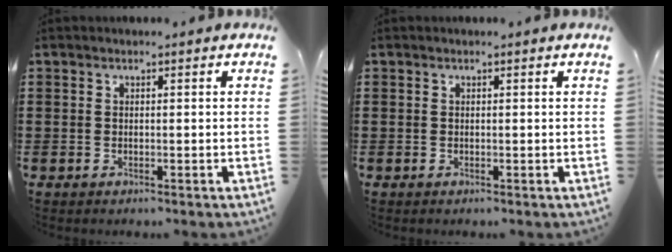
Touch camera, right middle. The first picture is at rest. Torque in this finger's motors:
{"motor_torque": [-0.45, 0.41, 0.00, -0.01]}